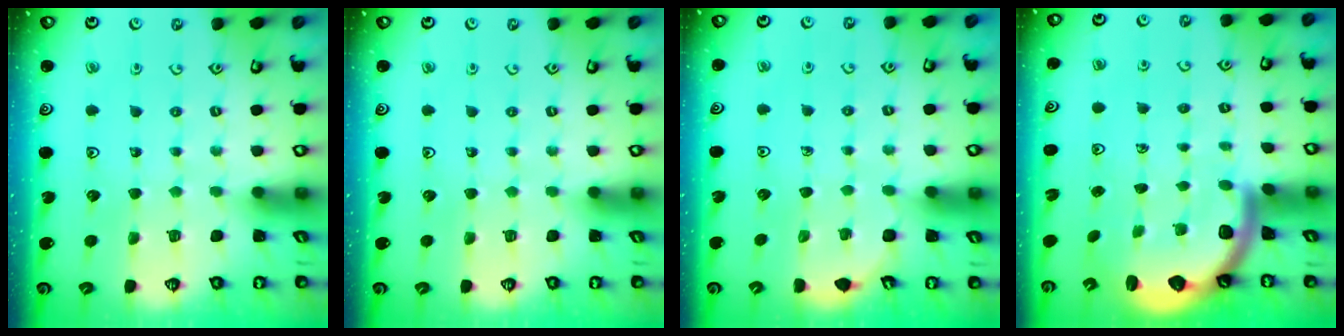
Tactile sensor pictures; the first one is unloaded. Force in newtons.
{"total": 0.0}
{"total": 2.6, "press": 2.4, "slide": 1.0}
{"total": 3.0, "press": 2.9, "slide": 0.4}